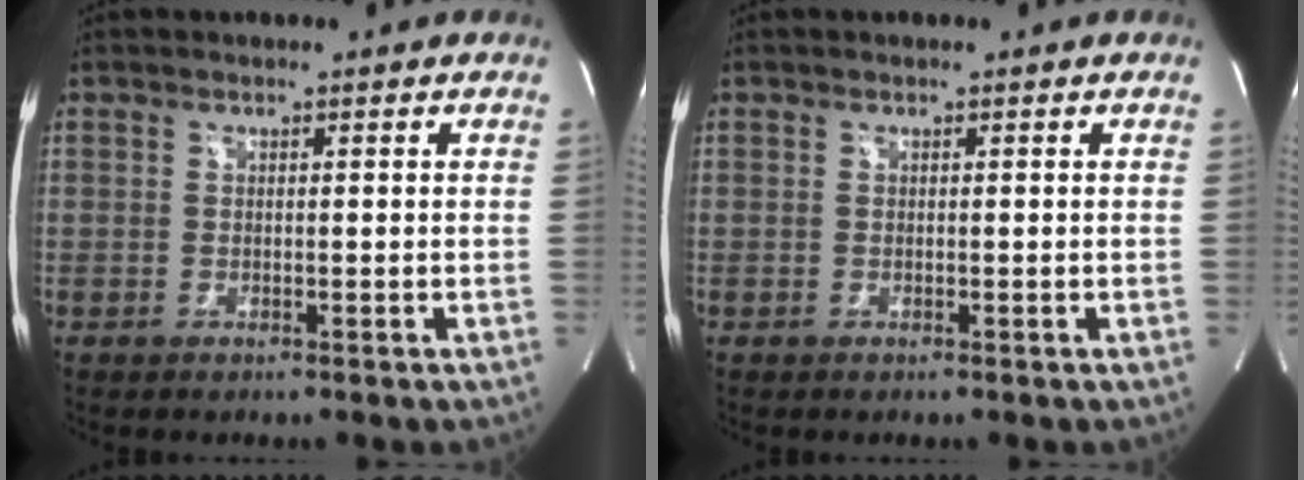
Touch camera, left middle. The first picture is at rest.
{"total": 0.0}